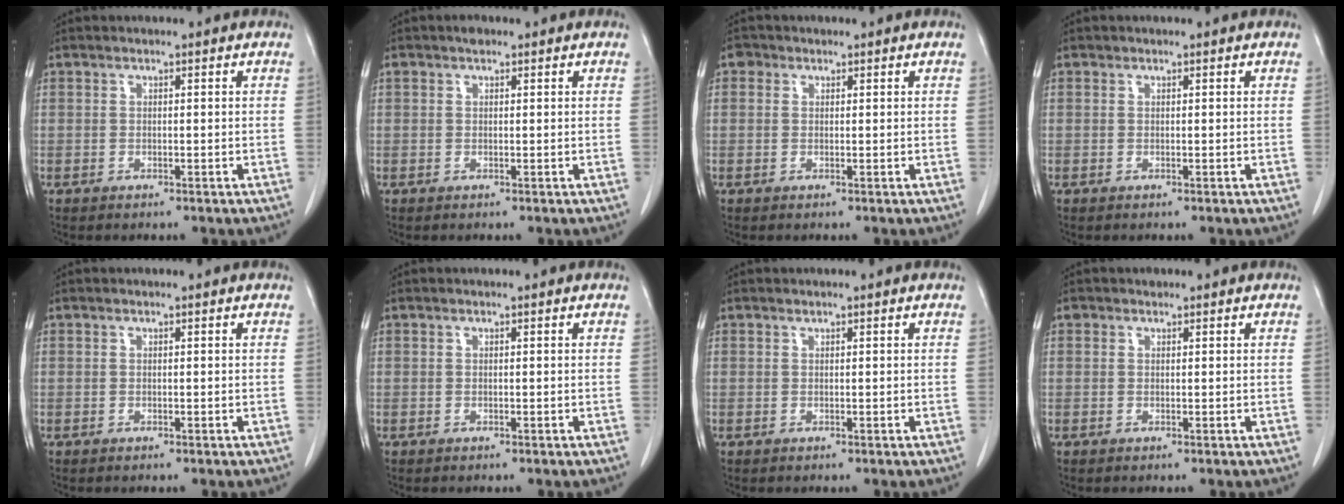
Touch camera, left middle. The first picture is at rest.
{"total": 1.1, "force": [0.8, 0.6, 0.5], "torque": [-0.012, 0.015, 0.013]}
{"total": 1.3, "force": [0.6, 1.1, 0.3], "torque": [0.003, 0.006, 0.004]}
{"total": 0.0}
{"total": 0.0}
{"total": 0.0}
{"total": 0.0}
{"total": 0.7, "force": [0.4, 0.5, 0.0], "torque": [0.004, 0.002, 0.005]}